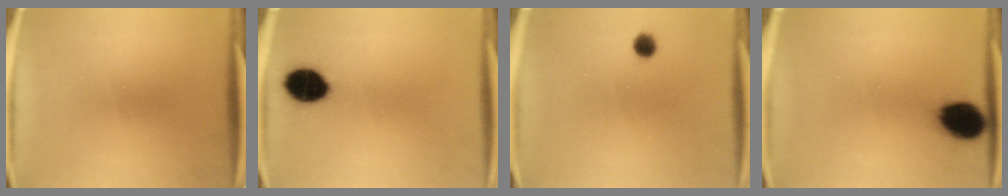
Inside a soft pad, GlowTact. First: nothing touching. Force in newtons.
{"total": 9.8}
{"total": 2.4}
{"total": 9.3}